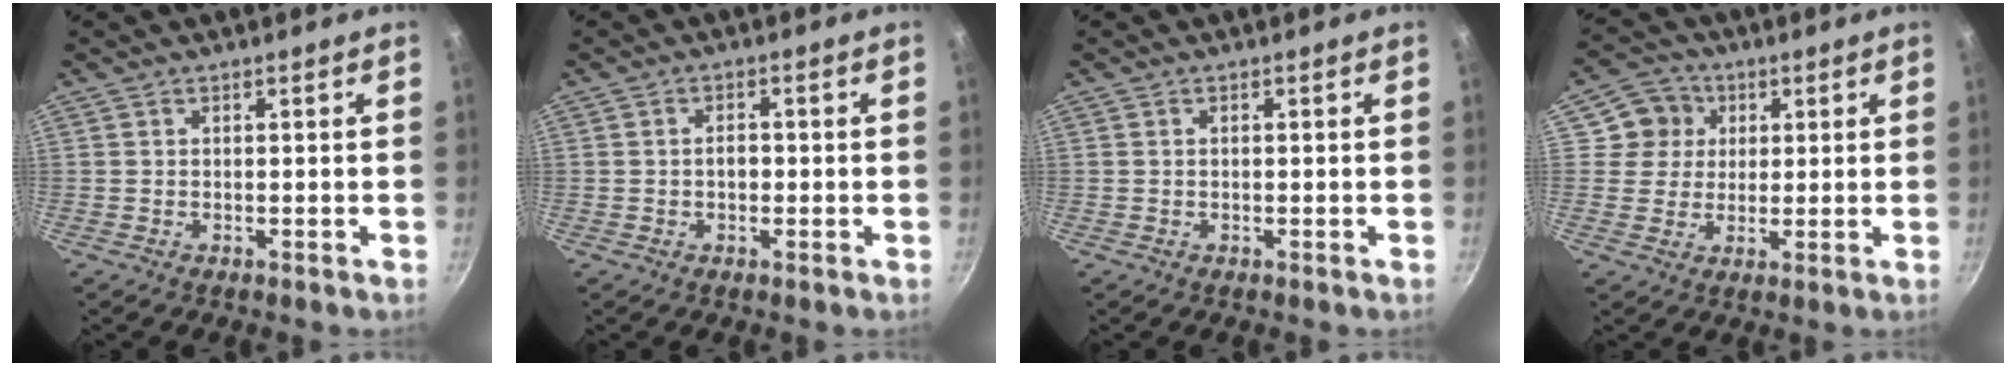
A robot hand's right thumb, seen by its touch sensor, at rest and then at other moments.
{"total": 2.7, "force": [-0.4, 1.8, 2.0], "torque": [-0.019, 0.010, -0.005]}
{"total": 0.0}
{"total": 7.2, "force": [2.2, 6.7, 1.5], "torque": [0.016, 0.008, 0.028]}